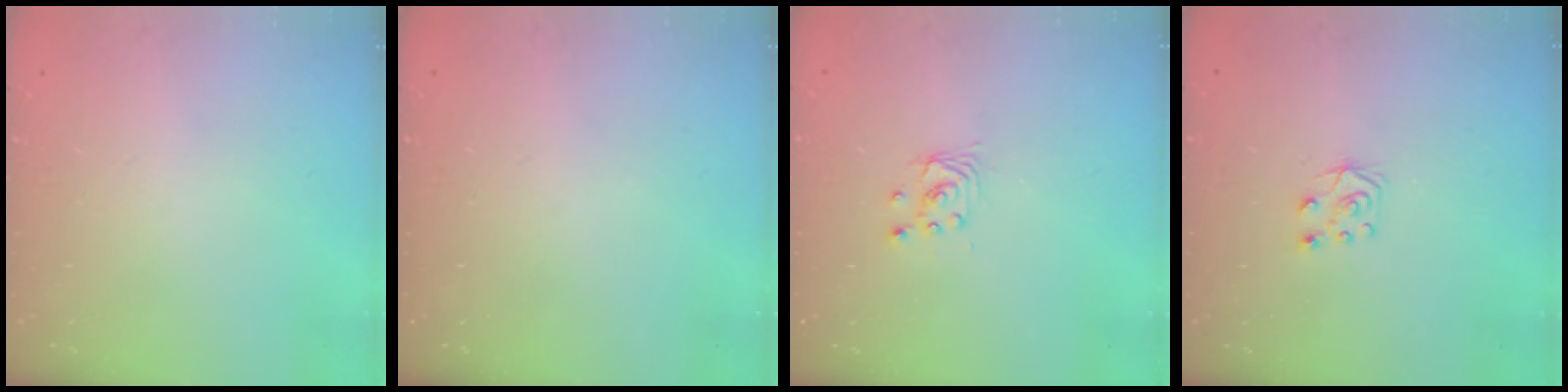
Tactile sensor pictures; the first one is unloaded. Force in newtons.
{"total": 0.0}
{"total": 2.8, "press": 2.8, "slide": 0.1}
{"total": 6.1, "press": 6.1, "slide": 0.5}